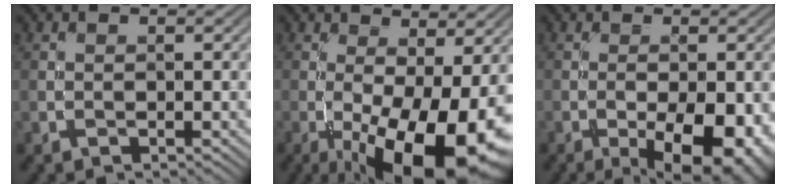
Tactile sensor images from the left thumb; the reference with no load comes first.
{"total": 15.5, "force": [-5.5, 5.0, 13.6], "torque": [-0.209, -0.016, -0.076]}
{"total": 10.0, "force": [-3.7, 3.8, 8.5], "torque": [-0.128, -0.011, -0.045]}